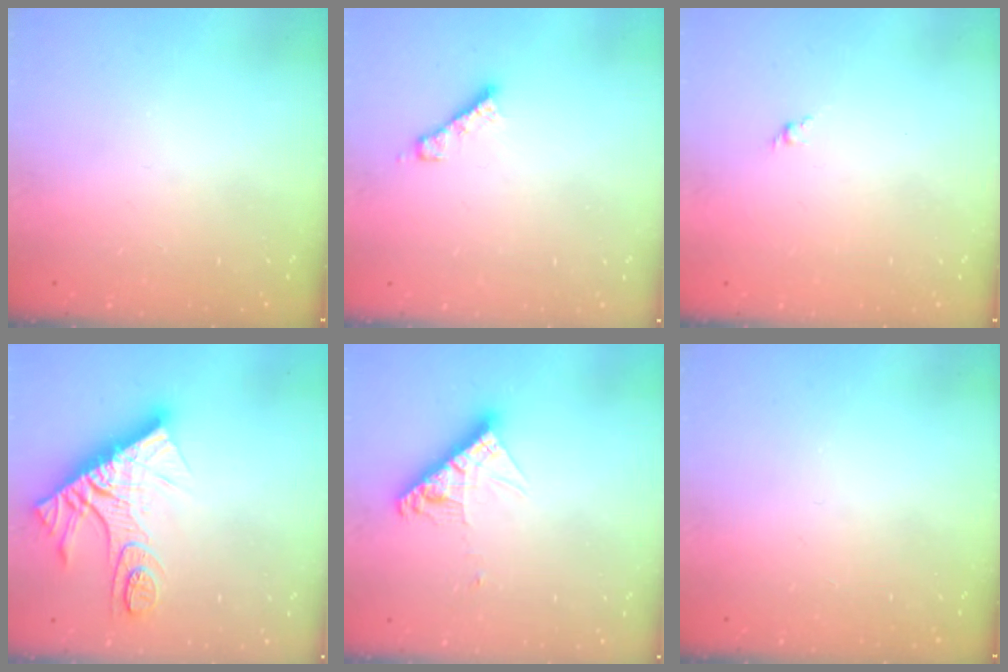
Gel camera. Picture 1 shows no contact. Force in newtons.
{"total": 4.0, "press": 4.0, "slide": 0.2}
{"total": 1.6, "press": 1.5, "slide": 0.6}
{"total": 15.8, "press": 15.8, "slide": 1.4}
{"total": 9.5, "press": 9.4, "slide": 0.8}
{"total": 0.0}